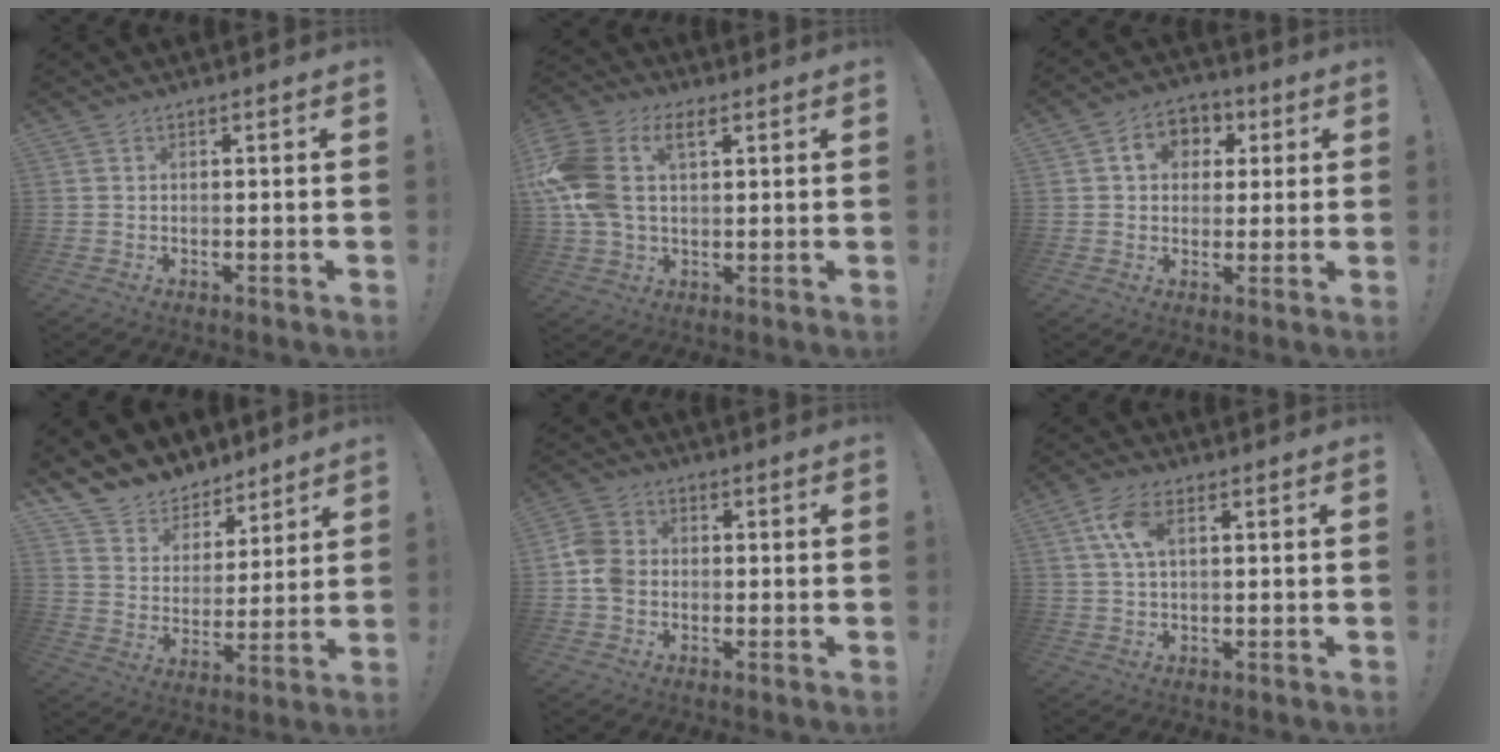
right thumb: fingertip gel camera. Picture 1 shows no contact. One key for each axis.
{"total": 14.9, "fx": 4.0, "fy": 9.8, "fz": 10.4, "tx": -0.222, "ty": -0.008, "tz": 0.073}
{"total": 8.4, "fx": 2.3, "fy": 7.0, "fz": 4.1, "tx": -0.058, "ty": 0.002, "tz": 0.044}
{"total": 9.5, "fx": 7.8, "fy": 5.4, "fz": 0.4, "tx": -0.016, "ty": -0.072, "tz": 0.150}
{"total": 9.0, "fx": -1.9, "fy": 7.0, "fz": 5.4, "tx": -0.116, "ty": 0.017, "tz": -0.033}
{"total": 7.0, "fx": 2.2, "fy": 3.6, "fz": 5.6, "tx": -0.107, "ty": 0.003, "tz": 0.039}